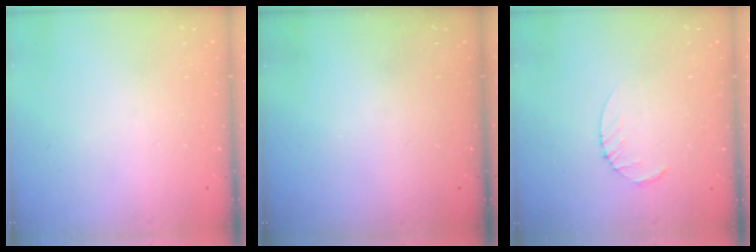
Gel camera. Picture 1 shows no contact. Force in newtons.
{"total": 0.0}
{"total": 2.5, "press": 2.5, "slide": 0.3}